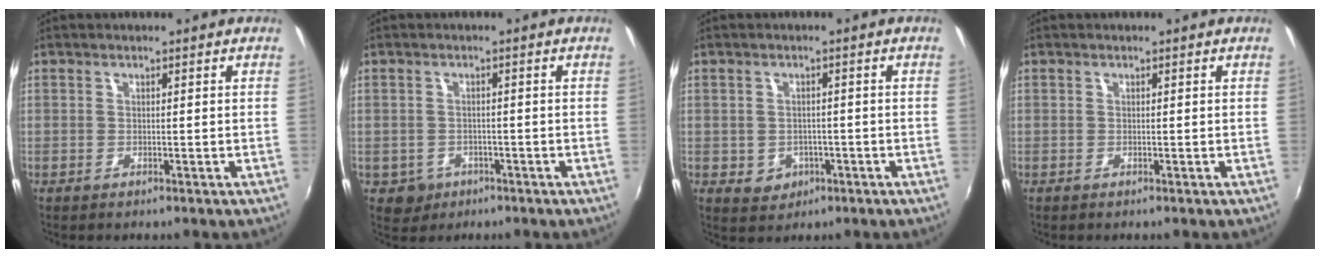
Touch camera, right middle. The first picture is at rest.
{"total": 2.9, "force": [-1.0, 2.6, 0.5], "torque": [-0.017, -0.001, -0.008]}
{"total": 4.3, "force": [-1.2, 3.9, 1.4], "torque": [-0.037, 0.003, -0.006]}
{"total": 0.0}